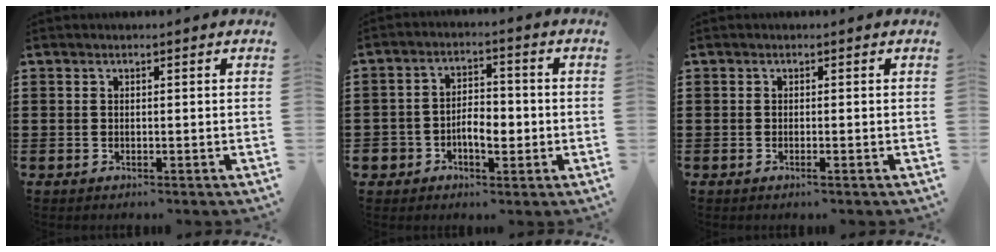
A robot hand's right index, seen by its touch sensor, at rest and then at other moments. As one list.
[{"total": 5.0, "force": [-1.8, 3.4, 3.1], "torque": [-0.062, 0.011, -0.035]}, {"total": 0.6, "force": [-0.4, -0.1, 0.5], "torque": [-0.009, -0.004, -0.007]}]